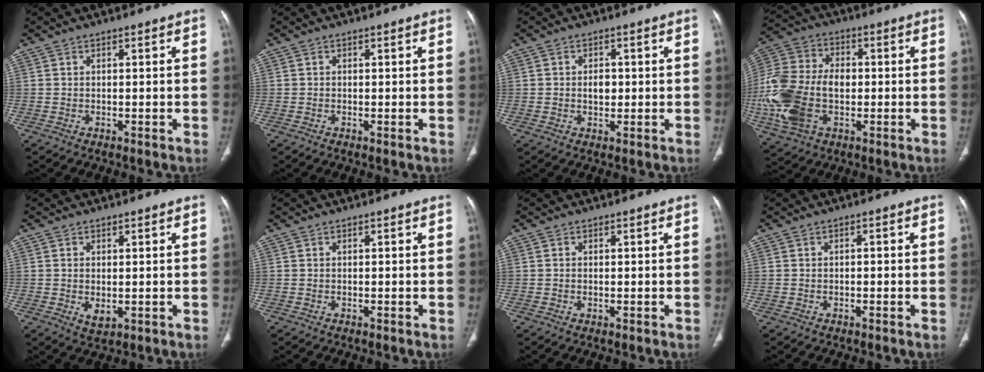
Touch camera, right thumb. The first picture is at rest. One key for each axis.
{"total": 0.0}
{"total": 2.7, "fx": 0.0, "fy": 2.0, "fz": 1.9, "tx": -0.021, "ty": 0.002, "tz": 0.000}
{"total": 19.2, "fx": -2.6, "fy": 12.5, "fz": 14.3, "tx": -0.320, "ty": 0.011, "tz": -0.043}
{"total": 2.8, "fx": -0.3, "fy": 1.6, "fz": 2.3, "tx": -0.038, "ty": -0.009, "tz": 0.002}
{"total": 0.0}
{"total": 0.0}
{"total": 0.7, "fx": -0.1, "fy": 0.3, "fz": 0.5, "tx": -0.006, "ty": 0.002, "tz": -0.003}